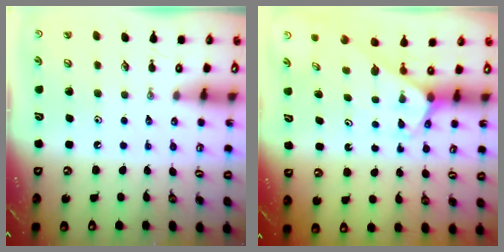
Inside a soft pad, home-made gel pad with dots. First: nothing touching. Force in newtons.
{"total": 2.4, "press": 2.4, "slide": 0.2}